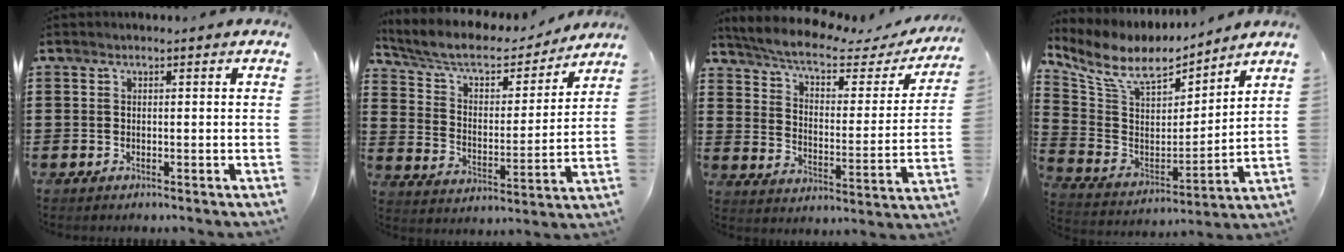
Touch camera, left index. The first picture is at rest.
{"total": 7.0, "force": [5.8, 2.4, 3.2], "torque": [-0.088, -0.033, 0.098]}
{"total": 6.4, "force": [5.0, 1.0, 3.7], "torque": [-0.094, -0.026, 0.082]}
{"total": 9.2, "force": [7.0, 3.8, 4.7], "torque": [-0.128, -0.037, 0.120]}